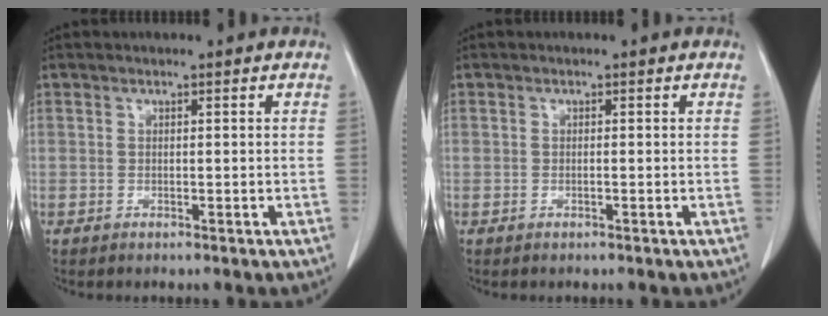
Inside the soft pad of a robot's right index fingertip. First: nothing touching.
{"total": 0.0}